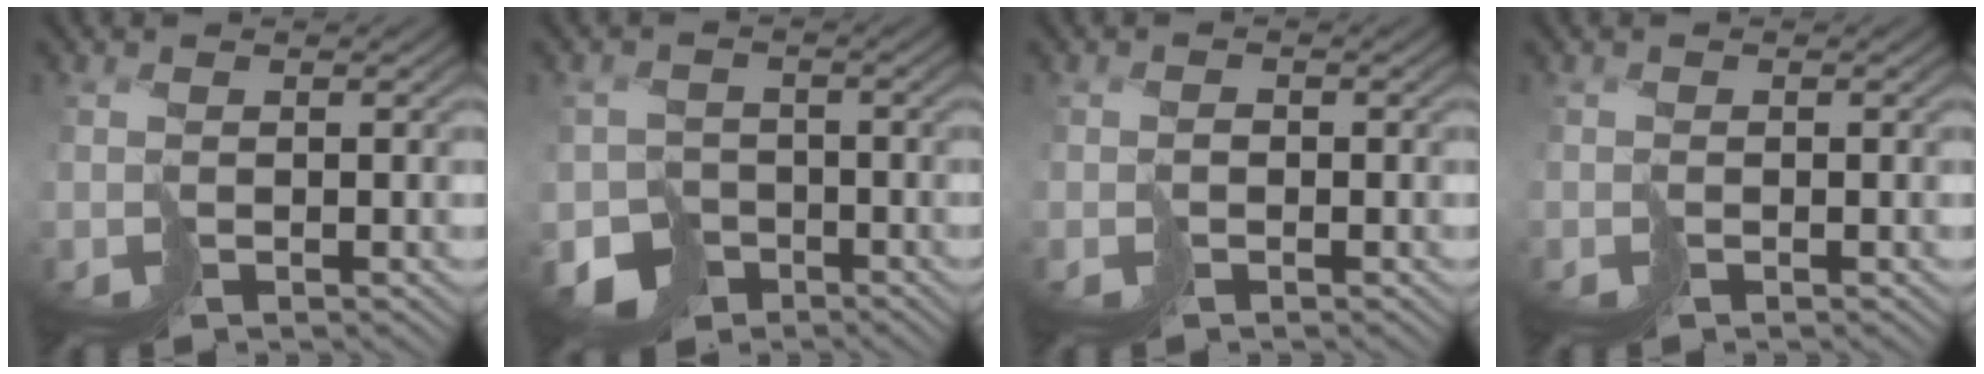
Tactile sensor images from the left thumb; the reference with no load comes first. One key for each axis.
{"total": 5.4, "fx": -3.8, "fy": 3.6, "fz": 1.5, "tx": -0.021, "ty": -0.016, "tz": -0.069}
{"total": 0.5, "fx": -0.3, "fy": 0.3, "fz": -0.2, "tx": 0.013, "ty": 0.006, "tz": -0.009}
{"total": 0.0}